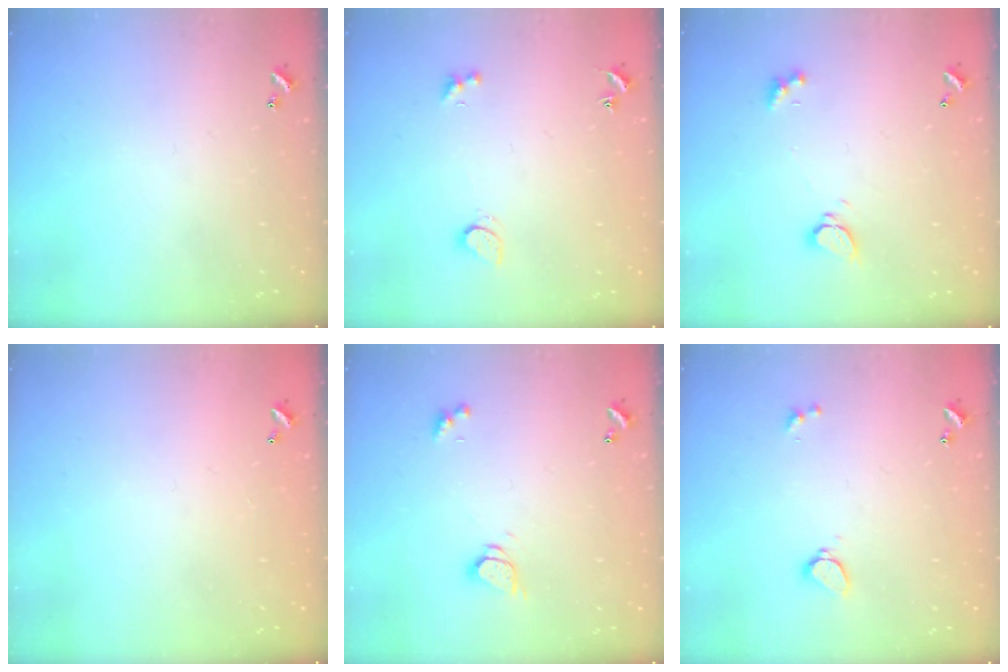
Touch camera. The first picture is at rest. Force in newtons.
{"total": 1.8, "press": 1.7, "slide": 0.6}
{"total": 2.2, "press": 2.2, "slide": 0.3}
{"total": 2.8, "press": 2.8, "slide": 0.1}
{"total": 2.7, "press": 2.7, "slide": 0.3}
{"total": 3.8, "press": 3.3, "slide": 1.9}